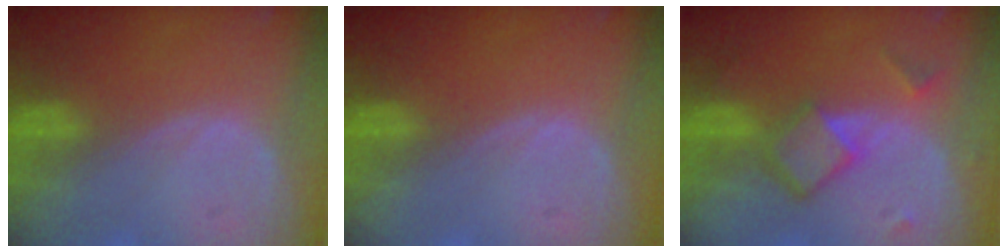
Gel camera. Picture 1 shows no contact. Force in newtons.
{"total": 0.0}
{"total": 6.6, "press": 5.7, "slide": 3.3}